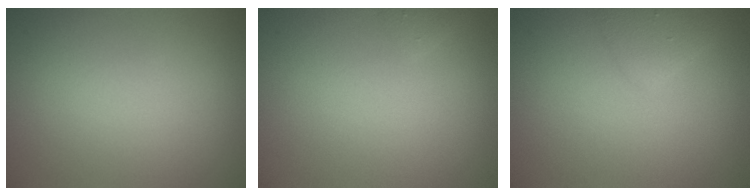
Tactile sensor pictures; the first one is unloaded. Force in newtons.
{"total": 0.6, "press": 0.6, "slide": 0.0}
{"total": 1.8, "press": 1.8, "slide": 0.1}